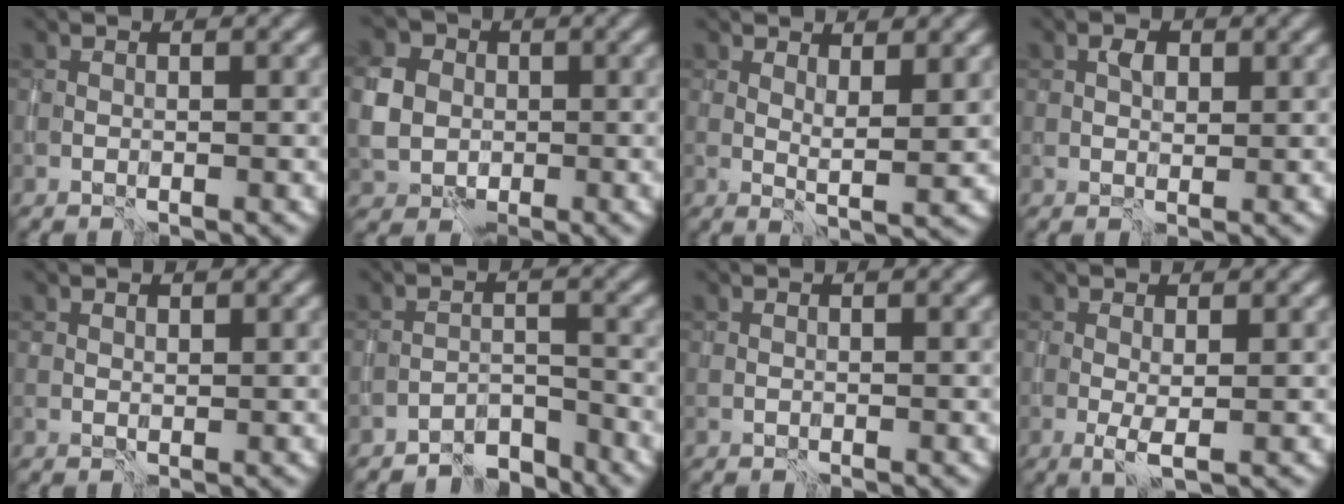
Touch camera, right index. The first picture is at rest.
{"total": 5.0, "force": [0.3, 4.5, 2.1], "torque": [-0.062, 0.007, 0.002]}
{"total": 3.2, "force": [1.6, 1.0, 2.6], "torque": [-0.041, -0.010, 0.030]}
{"total": 1.7, "force": [0.6, 1.2, 1.0], "torque": [-0.019, 0.001, 0.012]}
{"total": 0.7, "force": [0.6, 0.3, 0.1], "torque": [-0.001, -0.001, 0.015]}
{"total": 3.3, "force": [-3.2, 0.5, 0.1], "torque": [0.008, 0.008, -0.062]}
{"total": 0.0}
{"total": 1.6, "force": [-0.1, 0.2, 1.6], "torque": [-0.031, -0.005, -0.002]}